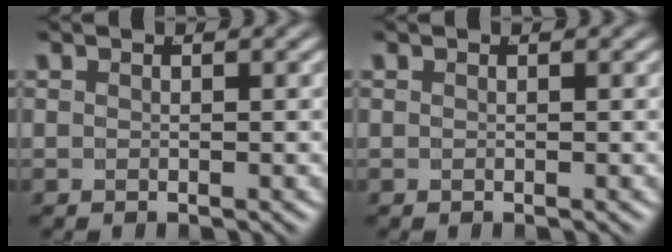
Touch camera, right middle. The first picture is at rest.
{"total": 0.0}